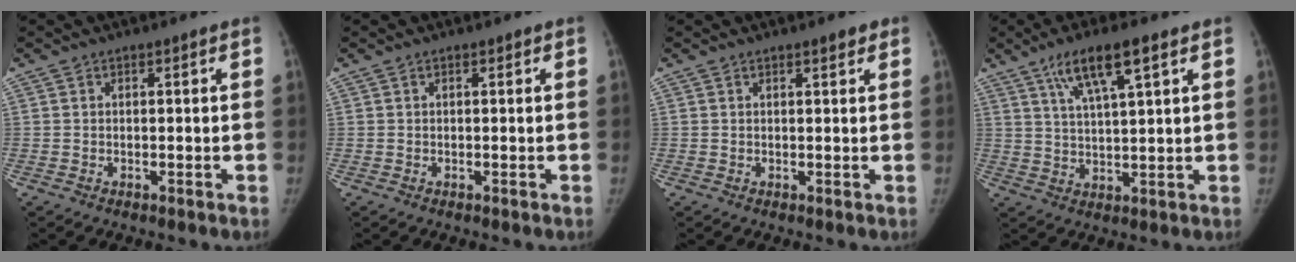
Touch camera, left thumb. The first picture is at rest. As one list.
[{"total": 0.0}, {"total": 1.7, "force": [1.1, 0.5, 1.1], "torque": [-0.011, -0.005, 0.014]}, {"total": 9.4, "force": [5.1, 1.8, 7.7], "torque": [-0.142, -0.012, 0.095]}]